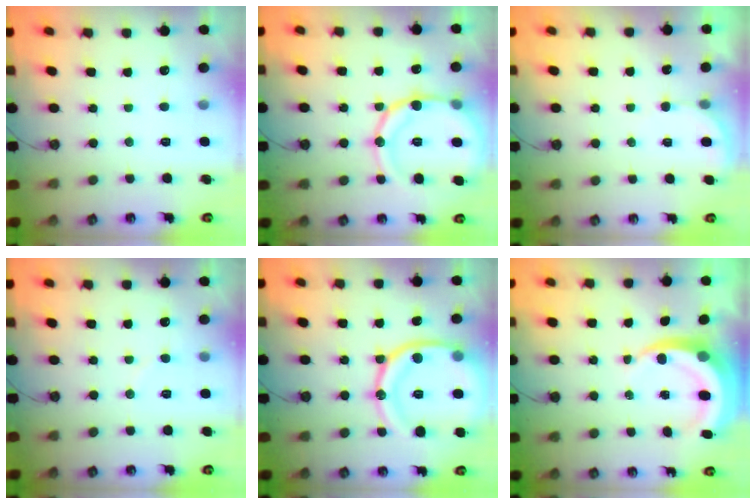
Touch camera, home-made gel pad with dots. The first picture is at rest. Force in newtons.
{"total": 16.9, "press": 16.8, "slide": 1.9}
{"total": 1.9, "press": 1.9, "slide": 0.1}
{"total": 2.9, "press": 2.9, "slide": 0.3}
{"total": 20.3, "press": 20.2, "slide": 2.3}
{"total": 7.3, "press": 7.3, "slide": 0.9}